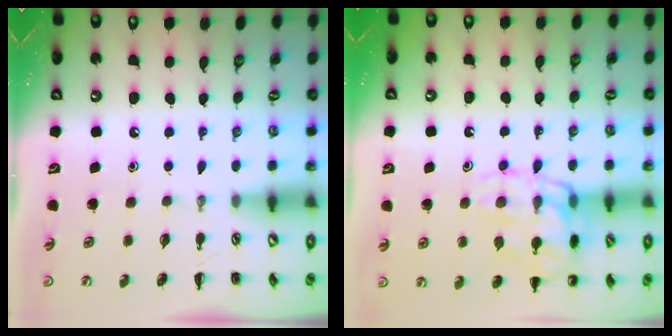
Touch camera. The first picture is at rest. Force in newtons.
{"total": 15.7, "press": 15.6, "slide": 1.4}